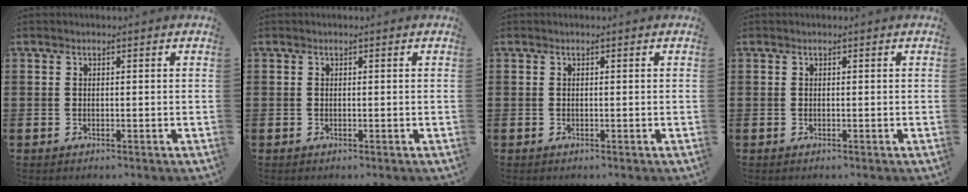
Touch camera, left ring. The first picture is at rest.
{"total": 0.0}
{"total": 0.0}
{"total": 0.0}